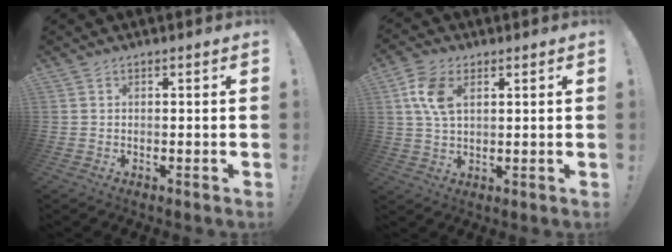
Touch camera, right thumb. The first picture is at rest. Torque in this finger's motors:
{"motor_torque": [0.09, 0.10, 0.30, 0.31, 0.02]}